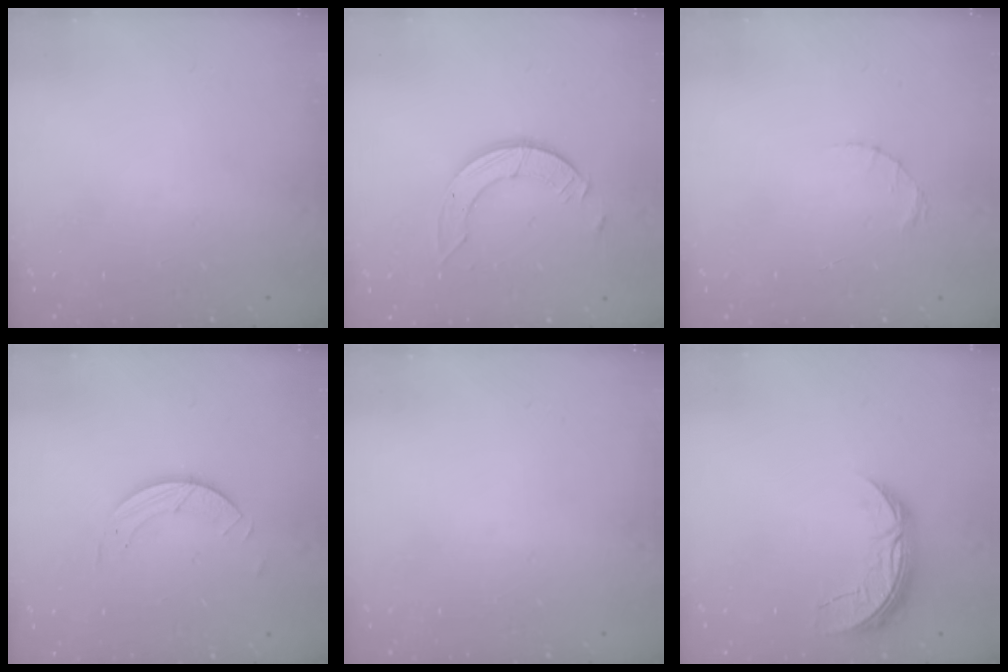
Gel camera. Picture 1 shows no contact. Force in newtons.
{"total": 4.2, "press": 4.2, "slide": 0.2}
{"total": 1.4, "press": 1.4, "slide": 0.2}
{"total": 3.2, "press": 3.2, "slide": 0.3}
{"total": 0.0}
{"total": 7.1, "press": 7.1, "slide": 0.6}